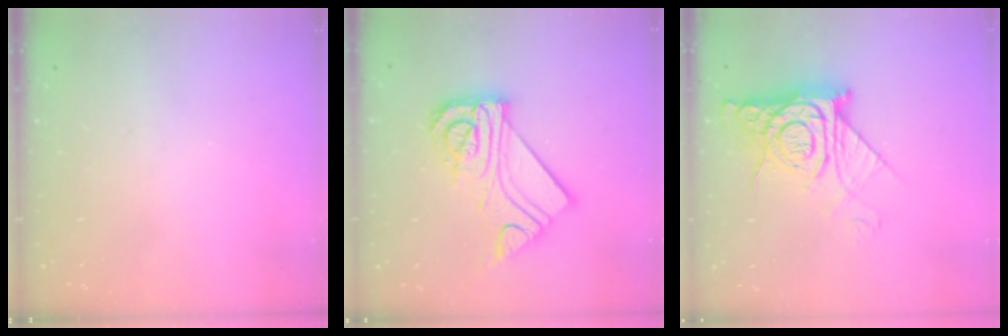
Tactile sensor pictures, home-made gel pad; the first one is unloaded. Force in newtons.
{"total": 13.6, "press": 13.6, "slide": 0.7}
{"total": 13.7, "press": 13.6, "slide": 1.5}